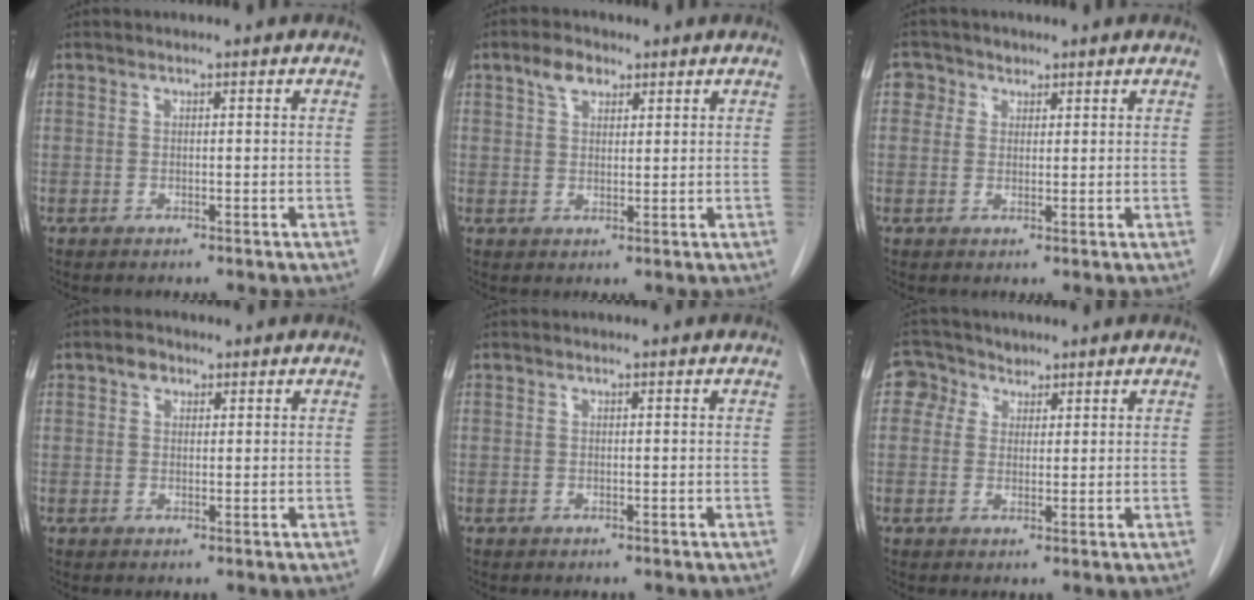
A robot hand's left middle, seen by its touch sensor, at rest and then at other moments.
{"total": 3.5, "force": [2.2, 2.0, 1.9], "torque": [-0.039, 0.008, 0.044]}
{"total": 2.8, "force": [1.3, 2.4, 0.2], "torque": [0.006, 0.006, 0.017]}
{"total": 2.0, "force": [1.2, 1.3, 0.8], "torque": [-0.015, 0.006, 0.018]}
{"total": 0.0}
{"total": 3.7, "force": [2.0, 3.1, 0.0], "torque": [0.003, 0.015, 0.033]}